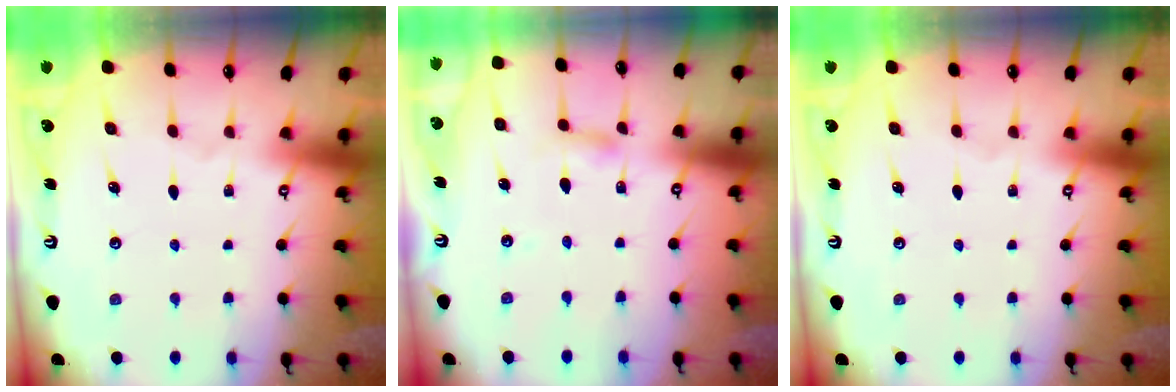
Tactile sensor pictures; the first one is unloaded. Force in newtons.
{"total": 3.5, "press": 3.5, "slide": 0.4}
{"total": 0.0}